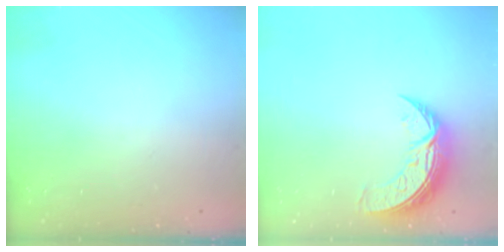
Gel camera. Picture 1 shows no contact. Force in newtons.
{"total": 9.1, "press": 9.0, "slide": 0.8}